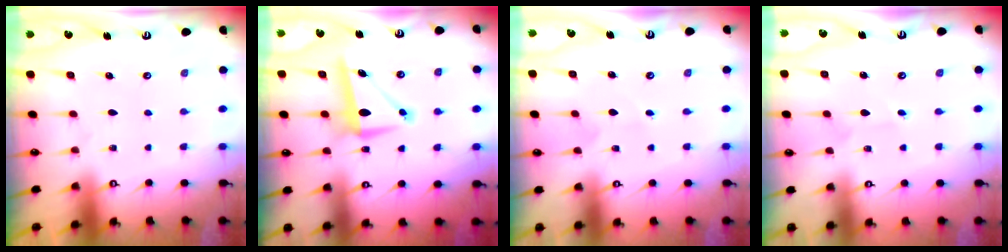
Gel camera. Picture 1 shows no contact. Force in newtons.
{"total": 8.9, "press": 8.6, "slide": 2.2}
{"total": 2.2, "press": 2.2, "slide": 0.2}
{"total": 2.3, "press": 2.3, "slide": 0.1}